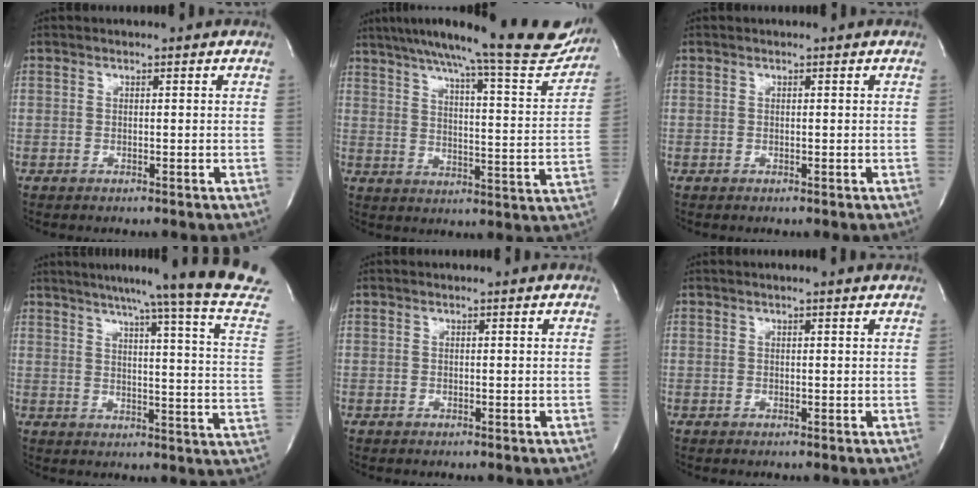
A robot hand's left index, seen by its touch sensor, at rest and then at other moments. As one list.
[{"total": 22.8, "force": [19.9, 2.0, 10.8], "torque": [-0.162, -0.036, 0.256]}, {"total": 0.0}, {"total": 21.9, "force": [18.9, -3.0, 10.7], "torque": [-0.163, -0.082, 0.224]}, {"total": 0.0}, {"total": 1.6, "force": [1.3, -0.2, 0.9], "torque": [-0.018, 0.011, 0.020]}]